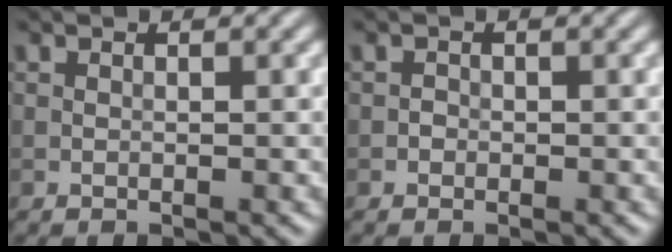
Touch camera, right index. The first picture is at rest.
{"total": 0.5, "force": [-0.2, 0.5, 0.0], "torque": [0.004, -0.002, -0.005]}